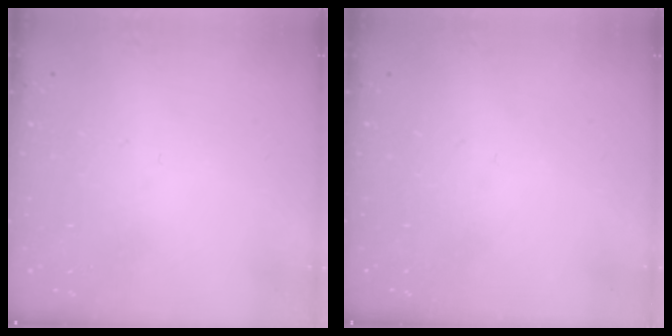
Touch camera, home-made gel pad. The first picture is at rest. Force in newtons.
{"total": 0.0}